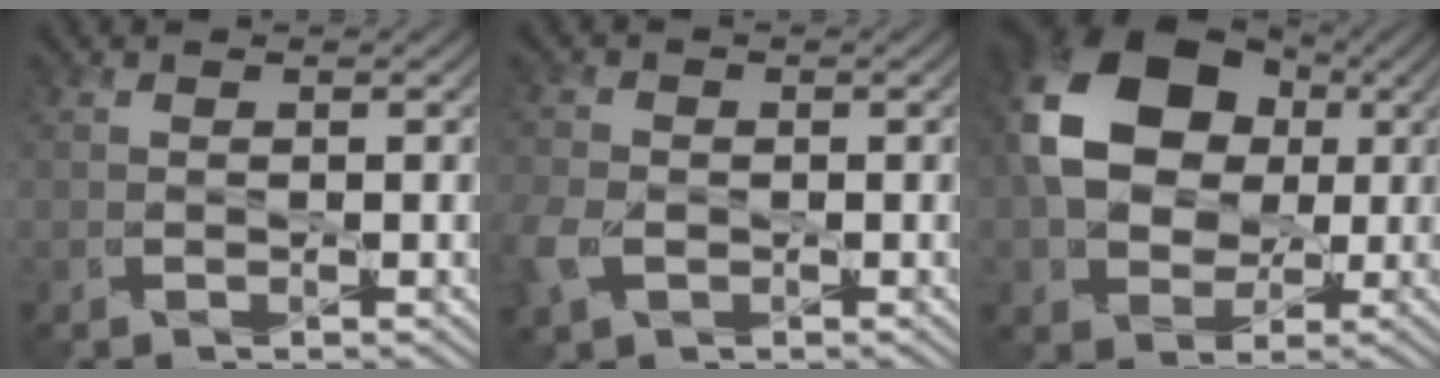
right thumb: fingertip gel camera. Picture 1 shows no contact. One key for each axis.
{"total": 4.2, "fx": -1.5, "fy": 3.2, "fz": 2.3, "tx": -0.069, "ty": -0.004, "tz": -0.037}
{"total": 14.4, "fx": 2.9, "fy": 10.7, "fz": 9.2, "tx": -0.180, "ty": 0.008, "tz": 0.054}